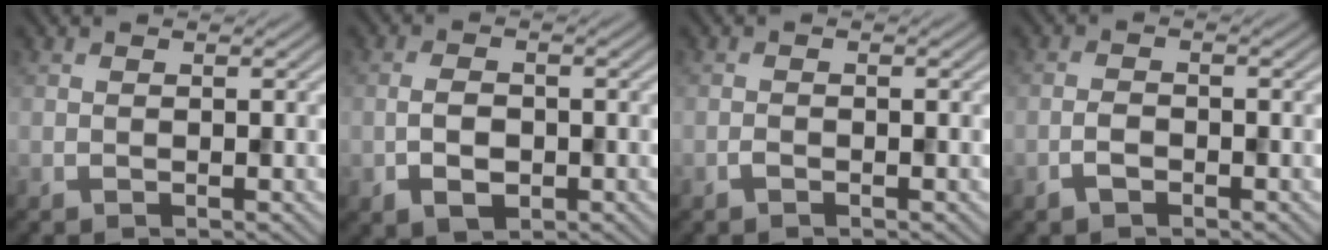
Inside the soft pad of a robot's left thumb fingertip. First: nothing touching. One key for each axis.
{"total": 3.4, "fx": -1.0, "fy": 2.1, "fz": 2.5, "tx": -0.052, "ty": -0.002, "tz": -0.020}
{"total": 0.7, "fx": -0.5, "fy": 0.3, "fz": 0.4, "tx": -0.006, "ty": 0.001, "tz": -0.011}
{"total": 1.8, "fx": -1.2, "fy": 0.9, "fz": 1.1, "tx": -0.021, "ty": 0.003, "tz": -0.025}